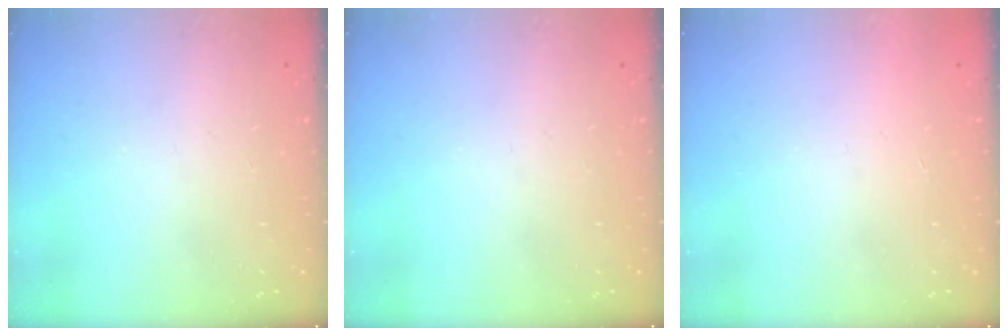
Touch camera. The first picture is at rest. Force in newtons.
{"total": 0.0}
{"total": 1.5, "press": 1.5, "slide": 0.1}